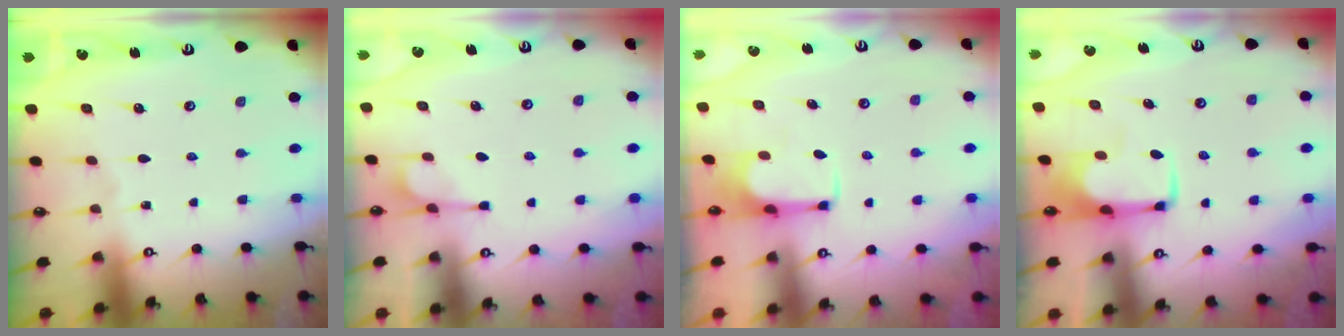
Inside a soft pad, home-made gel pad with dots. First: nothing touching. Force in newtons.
{"total": 3.1, "press": 2.9, "slide": 1.0}
{"total": 3.7, "press": 3.6, "slide": 0.7}
{"total": 1.9, "press": 1.8, "slide": 0.4}